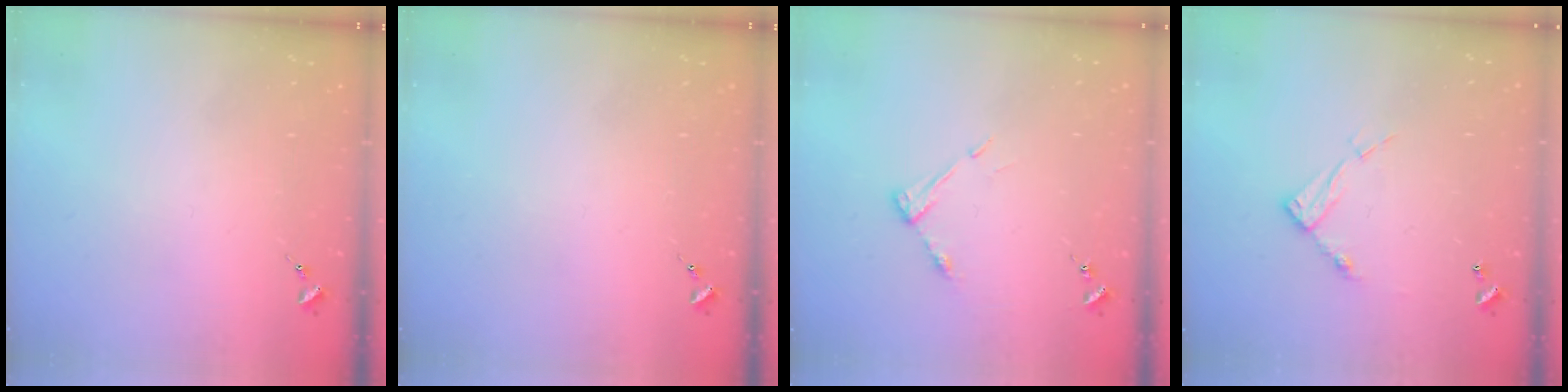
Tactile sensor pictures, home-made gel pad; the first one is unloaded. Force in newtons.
{"total": 0.0}
{"total": 6.4, "press": 6.4, "slide": 0.4}
{"total": 10.4, "press": 10.3, "slide": 0.7}